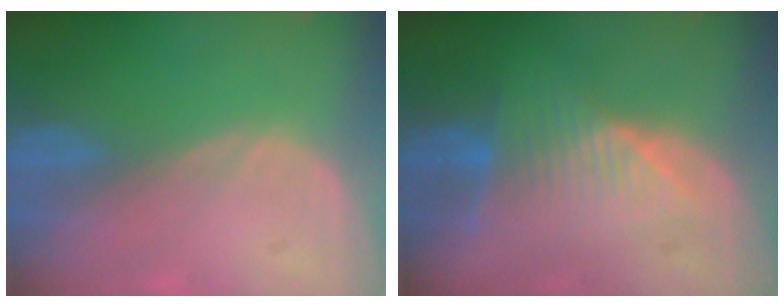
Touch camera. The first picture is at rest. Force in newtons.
{"total": 8.1, "press": 7.0, "slide": 4.1}